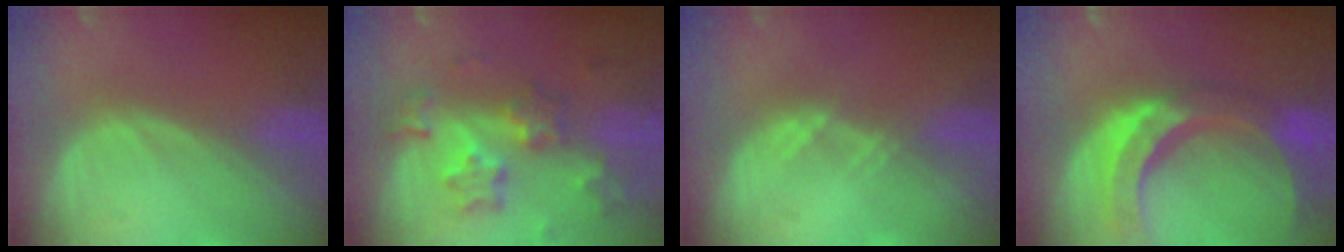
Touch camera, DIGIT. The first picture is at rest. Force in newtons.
{"total": 8.4, "press": 7.3, "slide": 4.1}
{"total": 1.3, "press": 1.1, "slide": 0.7}
{"total": 11.5, "press": 9.7, "slide": 6.1}